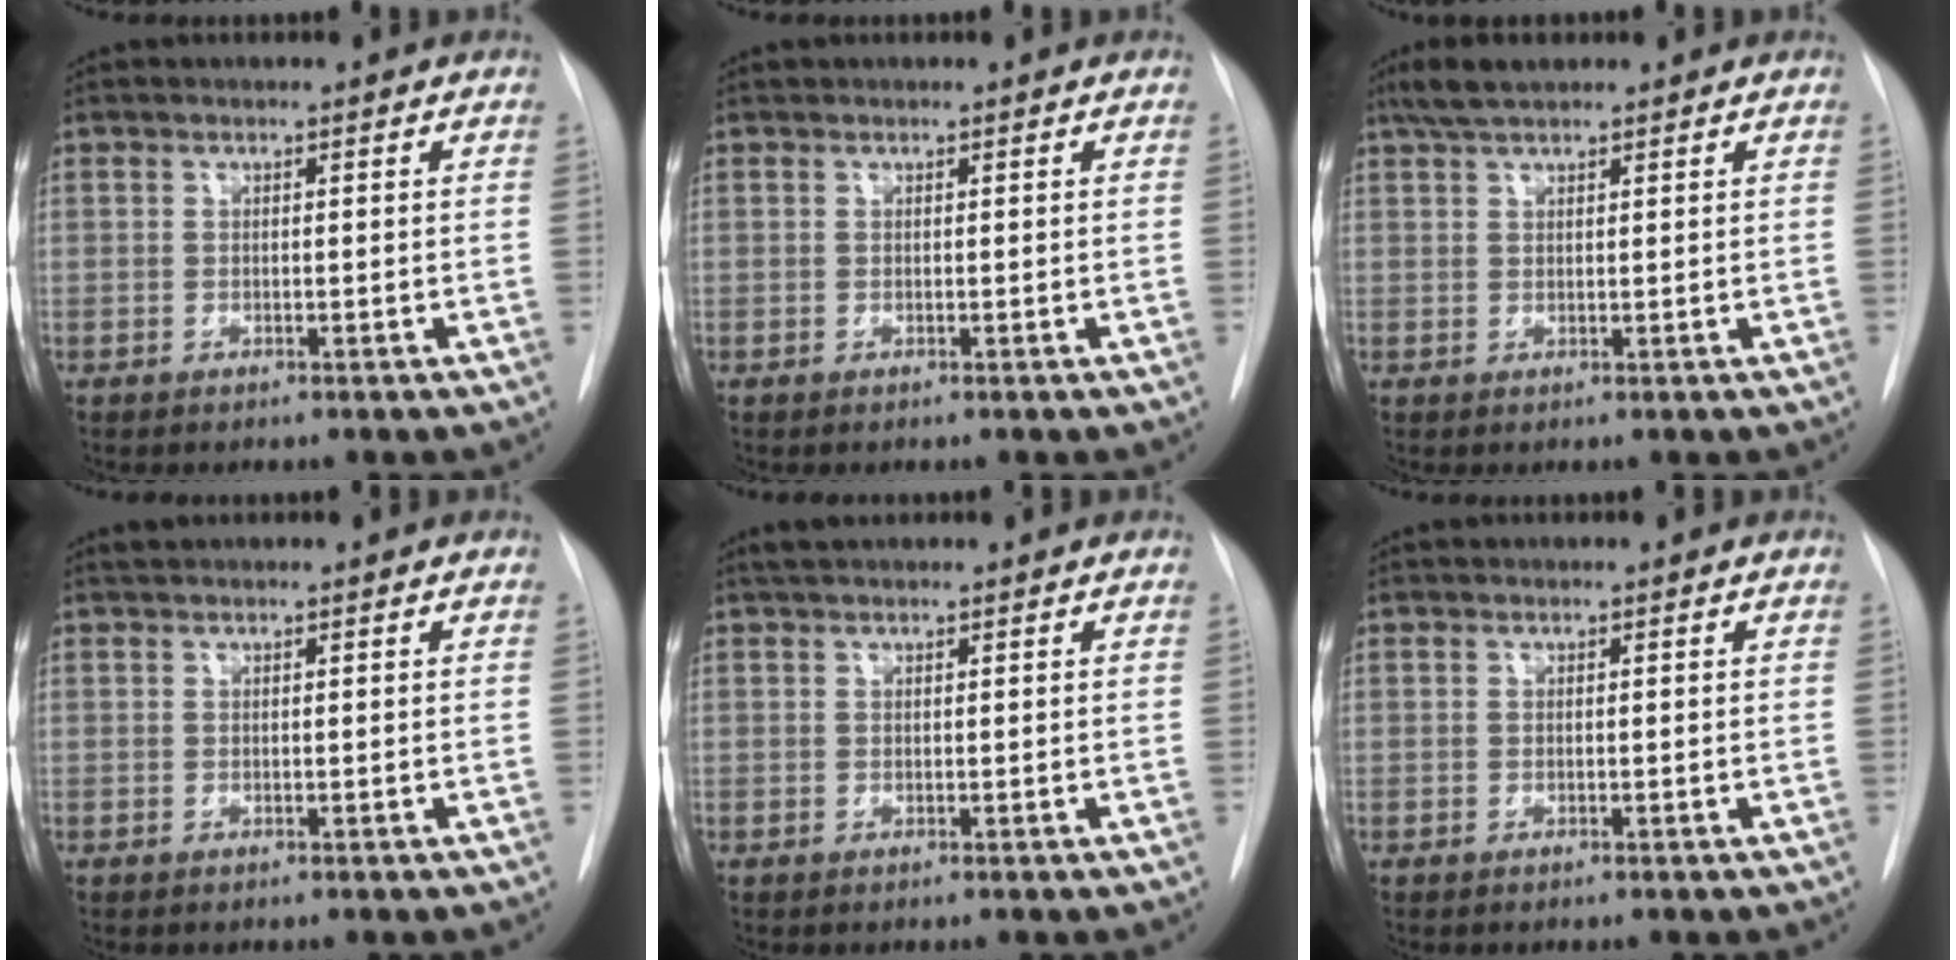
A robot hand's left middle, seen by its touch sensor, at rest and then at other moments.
{"total": 0.0}
{"total": 3.9, "force": [3.1, 0.9, 2.2], "torque": [-0.050, 0.014, 0.060]}
{"total": 0.7, "force": [0.7, 0.0, 0.2], "torque": [-0.008, 0.009, 0.016]}
{"total": 1.8, "force": [1.6, 0.3, 0.9], "torque": [-0.017, 0.016, 0.028]}
{"total": 0.0}